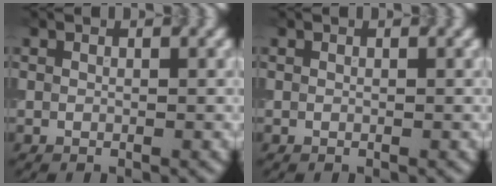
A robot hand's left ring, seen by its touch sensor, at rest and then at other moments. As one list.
[{"total": 0.0}]